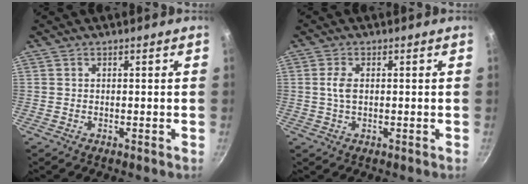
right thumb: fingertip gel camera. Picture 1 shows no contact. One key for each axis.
{"total": 3.2, "fx": 0.3, "fy": 1.8, "fz": 2.6, "tx": -0.056, "ty": 0.003, "tz": 0.005}